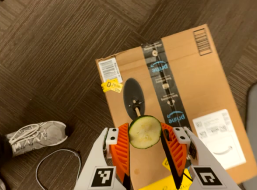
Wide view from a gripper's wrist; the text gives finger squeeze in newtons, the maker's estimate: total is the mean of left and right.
{"total": 6.5, "left": 6.7, "right": 6.2}